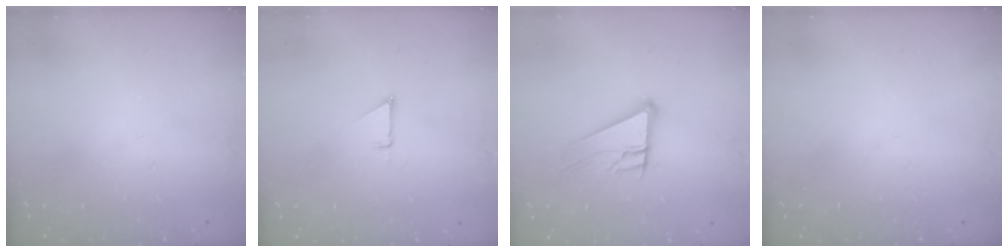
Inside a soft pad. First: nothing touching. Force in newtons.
{"total": 1.9, "press": 1.9, "slide": 0.0}
{"total": 11.4, "press": 11.3, "slide": 2.0}
{"total": 0.0}